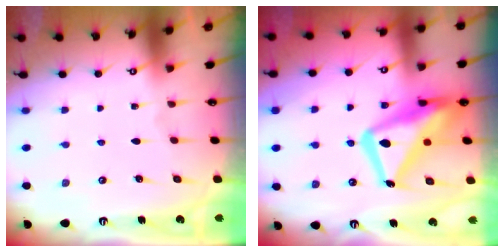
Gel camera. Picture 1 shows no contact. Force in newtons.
{"total": 19.8, "press": 19.8, "slide": 1.8}